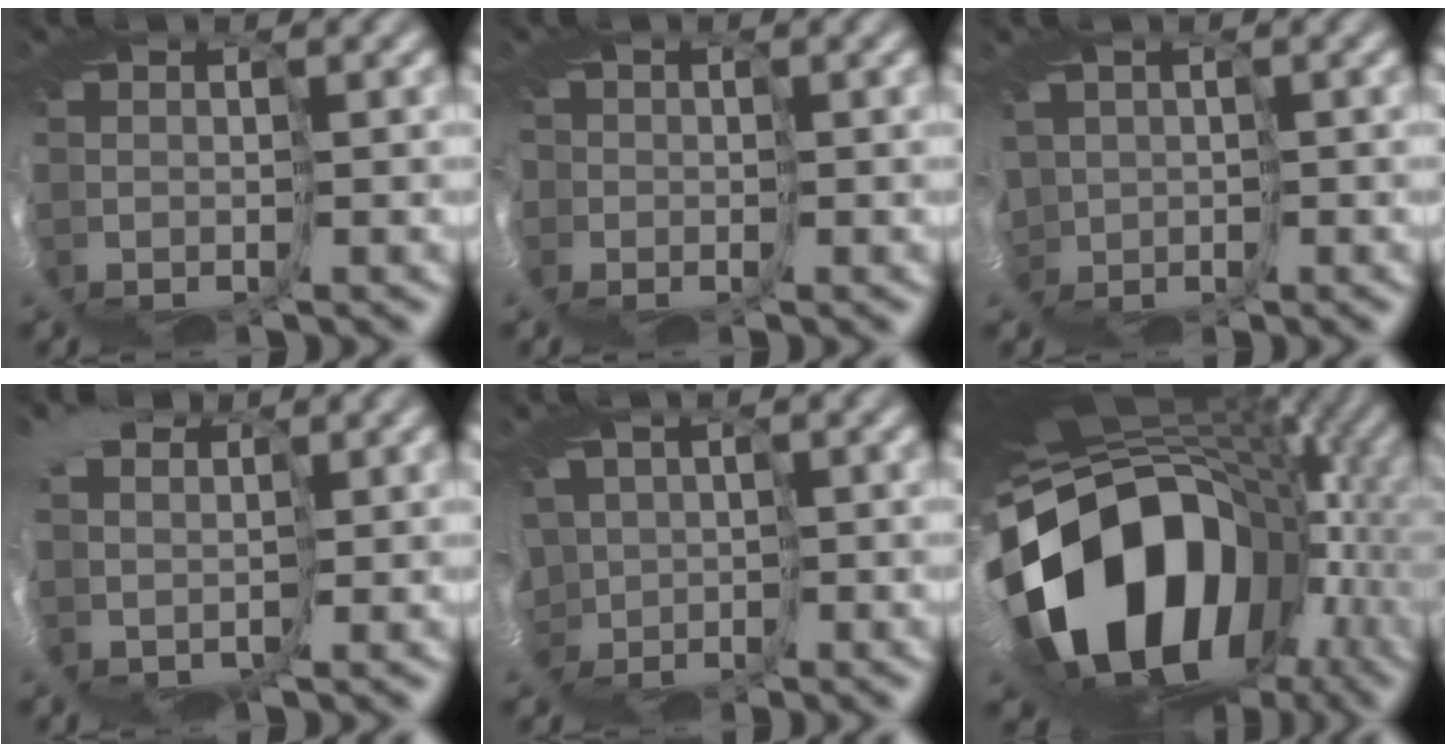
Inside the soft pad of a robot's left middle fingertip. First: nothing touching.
{"total": 7.1, "force": [-1.5, 6.3, 2.8], "torque": [-0.098, -0.004, -0.056]}
{"total": 5.4, "force": [-0.3, 4.6, 2.8], "torque": [-0.102, -0.011, -0.008]}
{"total": 5.2, "force": [1.8, 4.2, 2.4], "torque": [-0.047, -0.016, 0.020]}
{"total": 7.7, "force": [-0.1, 6.5, 4.1], "torque": [-0.122, -0.011, -0.016]}
{"total": 16.8, "force": [-2.9, 12.0, 11.5], "torque": [-0.228, -0.026, -0.055]}